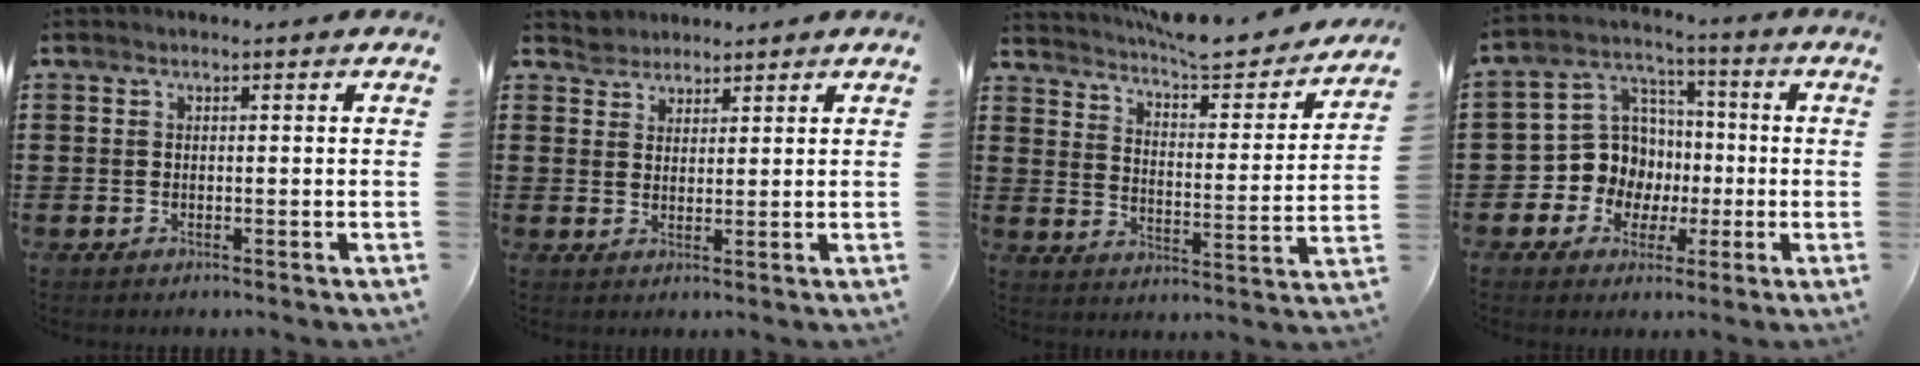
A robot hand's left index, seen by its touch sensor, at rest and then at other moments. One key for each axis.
{"total": 2.4, "fx": 2.2, "fy": 1.0, "fz": -0.5, "tx": 0.000, "ty": 0.006, "tz": 0.044}
{"total": 6.3, "fx": 6.1, "fy": 0.2, "fz": 1.5, "tx": -0.054, "ty": -0.048, "tz": 0.100}
{"total": 9.5, "fx": -0.7, "fy": 9.3, "fz": 2.1, "tx": -0.092, "ty": 0.000, "tz": -0.009}